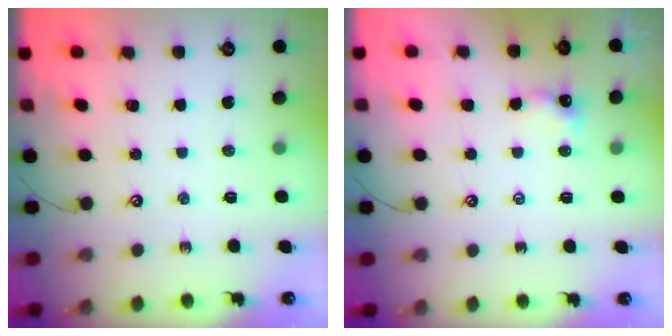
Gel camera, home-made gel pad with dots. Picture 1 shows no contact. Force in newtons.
{"total": 0.9, "press": 0.8, "slide": 0.3}